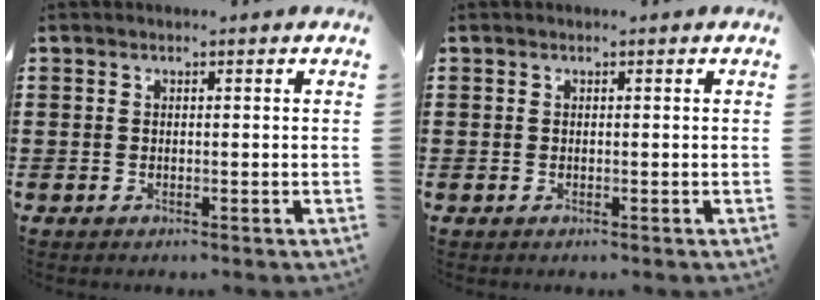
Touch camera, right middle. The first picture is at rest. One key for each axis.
{"total": 0.0}